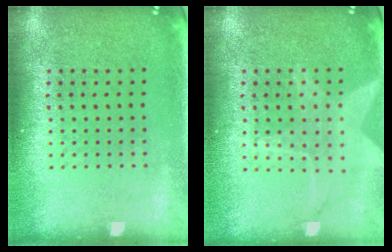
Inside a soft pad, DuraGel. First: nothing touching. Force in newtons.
{"total": 1.5, "press": 1.4, "slide": 0.3}